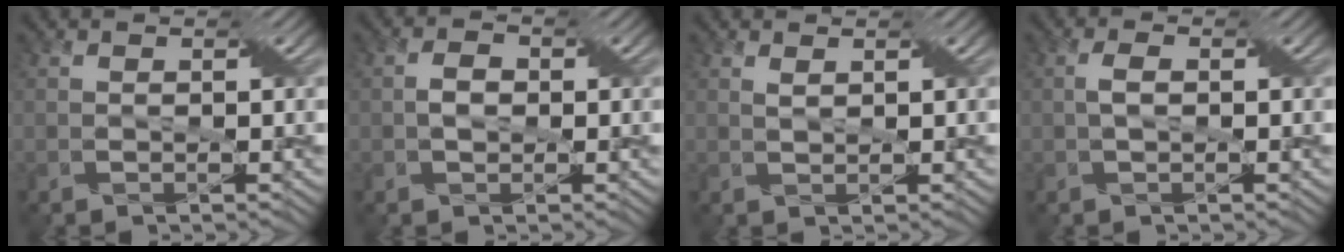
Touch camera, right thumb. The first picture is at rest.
{"total": 2.0, "force": [-0.2, 1.4, 1.3], "torque": [-0.029, 0.003, -0.007]}
{"total": 0.8, "force": [0.6, 0.1, 0.5], "torque": [-0.019, 0.002, 0.014]}
{"total": 1.5, "force": [0.0, 0.7, 1.3], "torque": [-0.031, 0.006, 0.000]}